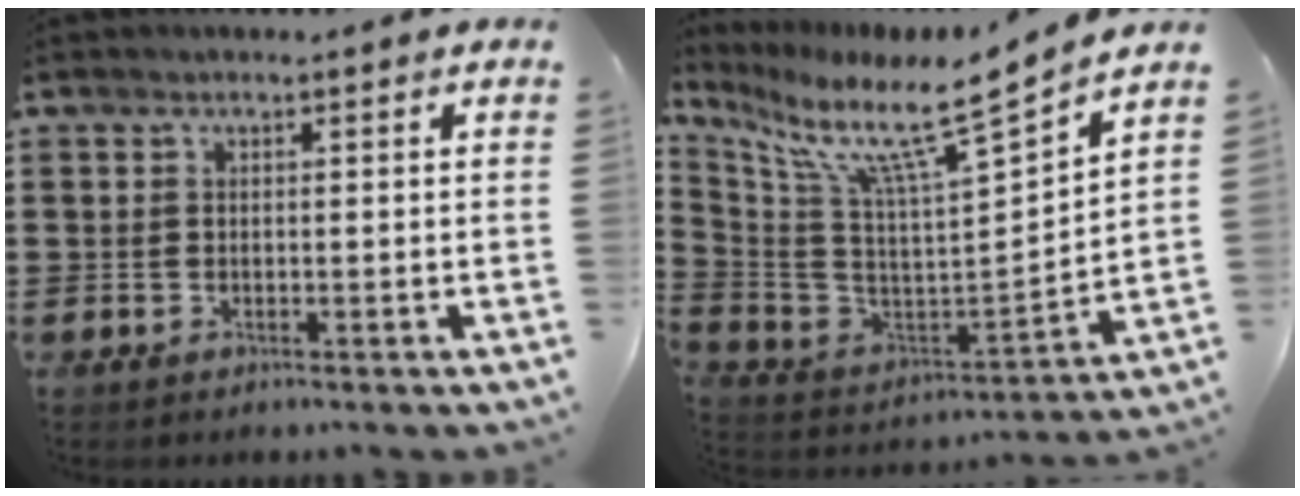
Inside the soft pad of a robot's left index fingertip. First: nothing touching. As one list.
[{"total": 10.3, "force": [7.7, 0.5, 6.8], "torque": [-0.155, -0.065, 0.116]}]